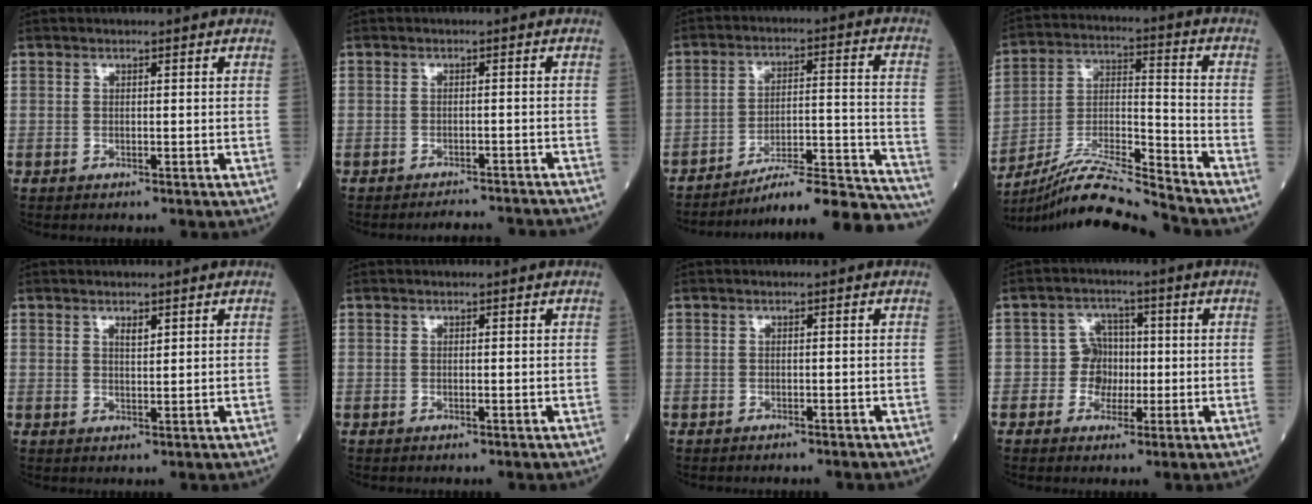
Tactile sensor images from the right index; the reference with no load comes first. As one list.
[{"total": 7.3, "force": [-7.2, 0.3, 1.3], "torque": [-0.009, -0.004, -0.084]}, {"total": 20.7, "force": [-19.7, 0.5, 6.5], "torque": [-0.047, 0.027, -0.278]}, {"total": 13.9, "force": [-13.1, -2.0, 4.0], "torque": [-0.076, 0.011, -0.244]}, {"total": 1.5, "force": [0.9, 0.4, 1.1], "torque": [-0.019, -0.002, 0.017]}, {"total": 0.0}, {"total": 1.7, "force": [-1.6, 0.1, 0.6], "torque": [-0.012, -0.002, -0.020]}, {"total": 4.4, "force": [-0.5, 4.1, 1.3], "torque": [-0.015, 0.015, -0.011]}]